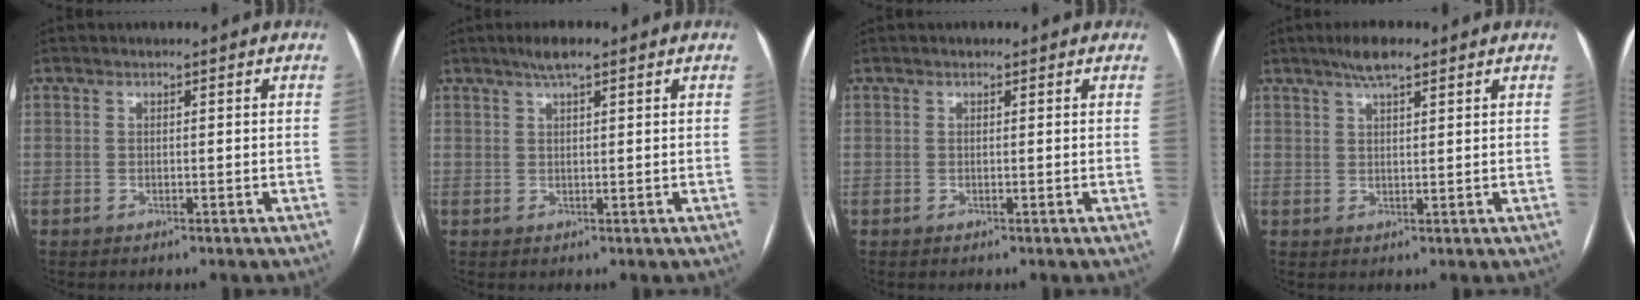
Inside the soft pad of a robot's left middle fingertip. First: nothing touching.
{"total": 3.1, "force": [2.1, 0.4, 2.3], "torque": [-0.043, 0.010, 0.037]}
{"total": 0.8, "force": [0.5, 0.6, 0.1], "torque": [0.000, 0.009, 0.003]}
{"total": 4.2, "force": [3.0, 0.8, 2.9], "torque": [-0.052, 0.011, 0.052]}